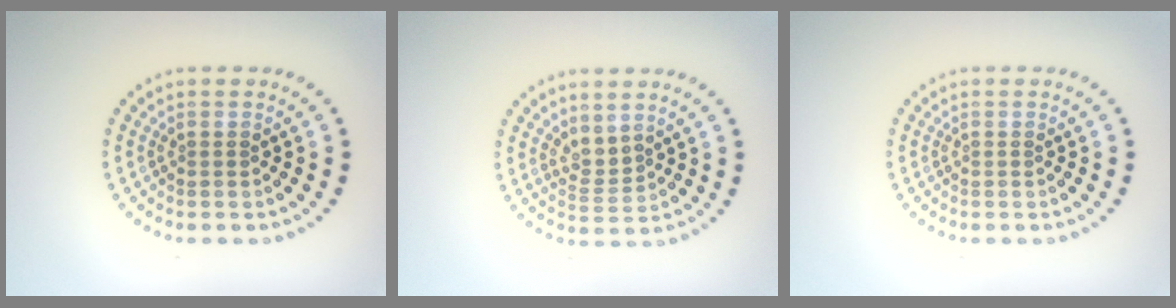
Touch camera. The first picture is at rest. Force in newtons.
{"total": 1.8, "press": 1.3, "slide": 1.3}
{"total": 0.0}